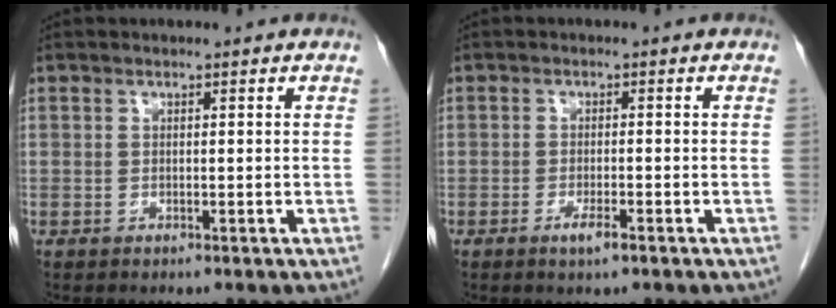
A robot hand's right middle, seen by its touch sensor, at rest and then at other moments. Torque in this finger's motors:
{"motor_torque": [0.41, -0.25, 0.05, 0.04]}